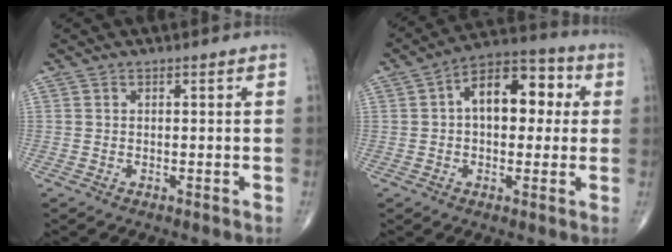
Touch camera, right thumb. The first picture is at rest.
{"total": 13.0, "force": [2.0, 7.7, 10.3], "torque": [-0.119, 0.031, 0.018]}